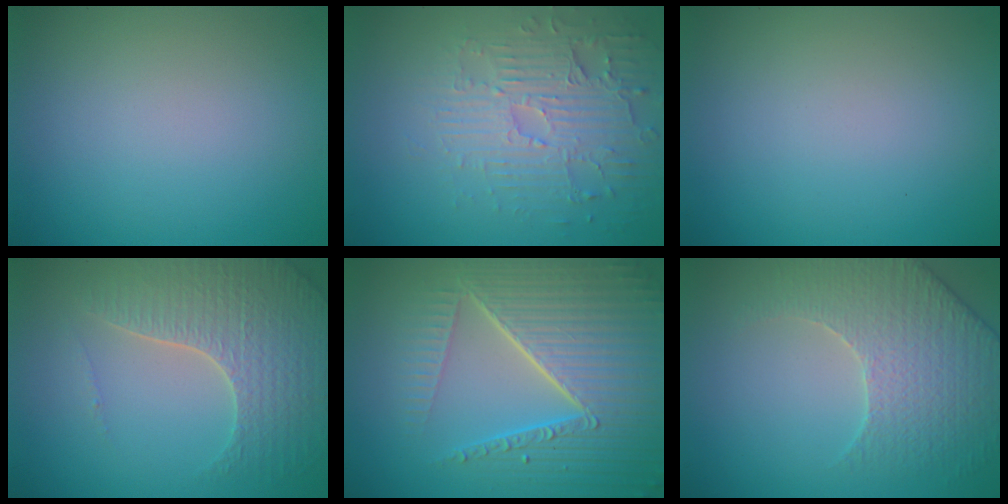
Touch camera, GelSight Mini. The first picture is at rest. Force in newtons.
{"total": 4.1, "press": 3.8, "slide": 1.5}
{"total": 0.0}
{"total": 5.0, "press": 4.5, "slide": 2.3}
{"total": 8.7, "press": 6.1, "slide": 6.2}
{"total": 4.4, "press": 4.3, "slide": 1.1}